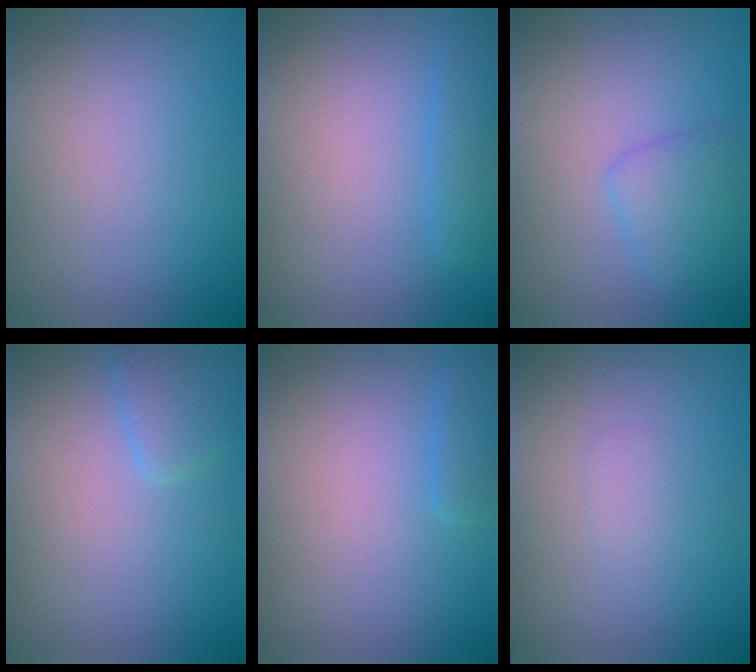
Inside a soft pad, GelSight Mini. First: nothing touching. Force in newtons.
{"total": 2.1, "press": 2.1, "slide": 0.1}
{"total": 2.5, "press": 2.4, "slide": 0.2}
{"total": 2.1, "press": 2.1, "slide": 0.2}
{"total": 1.6, "press": 1.6, "slide": 0.1}
{"total": 0.8, "press": 0.8, "slide": 0.1}